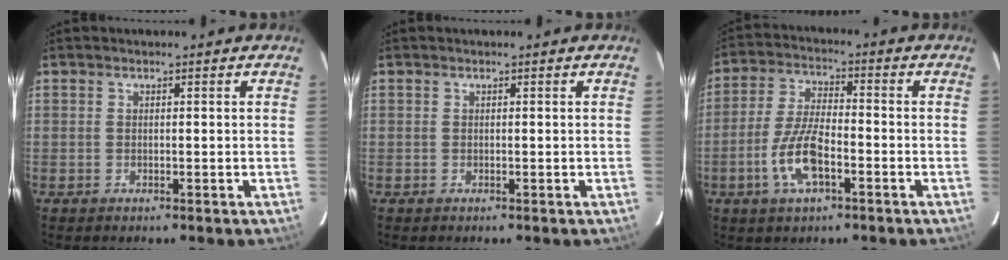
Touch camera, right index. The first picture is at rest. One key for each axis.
{"total": 0.0}
{"total": 9.8, "fx": -4.0, "fy": 3.4, "fz": 8.3, "tx": -0.175, "ty": 0.001, "tz": -0.075}